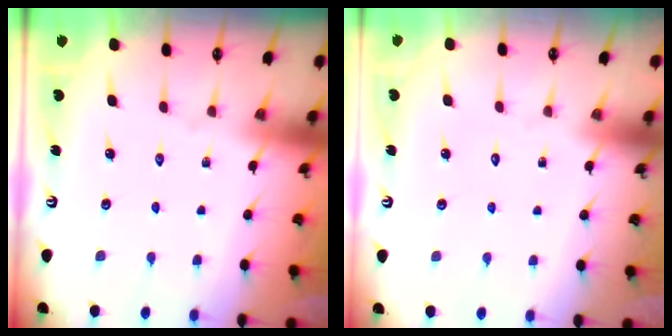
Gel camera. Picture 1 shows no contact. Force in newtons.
{"total": 1.7, "press": 1.7, "slide": 0.1}